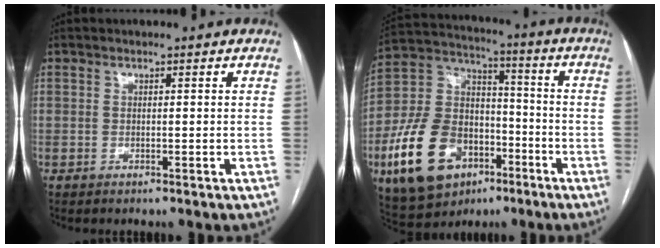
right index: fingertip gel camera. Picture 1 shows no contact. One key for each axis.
{"total": 18.4, "fx": -7.9, "fy": 12.3, "fz": 11.2, "tx": -0.243, "ty": 0.025, "tz": -0.130}